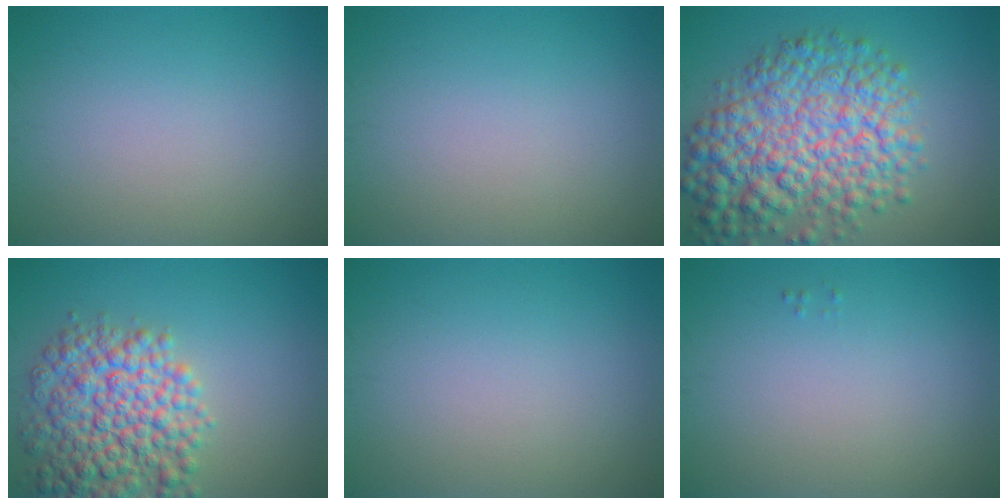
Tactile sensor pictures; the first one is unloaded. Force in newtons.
{"total": 0.0}
{"total": 10.3, "press": 10.2, "slide": 0.3}
{"total": 8.4, "press": 8.4, "slide": 0.3}
{"total": 0.0}
{"total": 0.0}